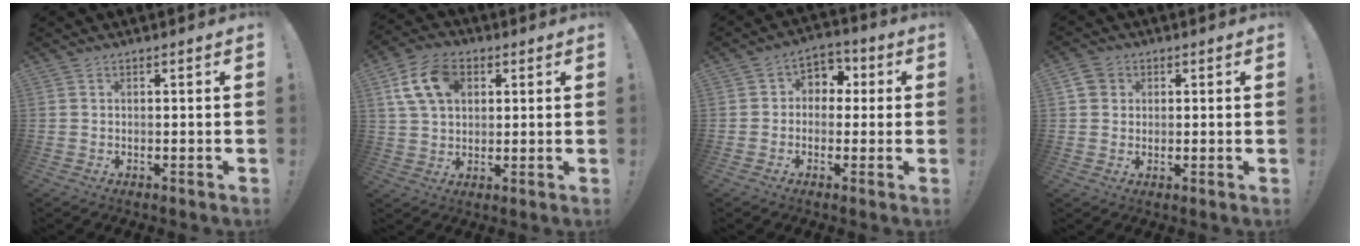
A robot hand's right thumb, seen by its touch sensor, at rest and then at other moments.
{"total": 13.4, "force": [4.9, 9.1, 8.4], "torque": [-0.151, -0.004, 0.095]}
{"total": 6.0, "force": [-0.7, 5.5, 2.2], "torque": [-0.029, 0.017, -0.010]}
{"total": 4.4, "force": [1.7, 3.9, 1.3], "torque": [-0.026, 0.004, 0.035]}